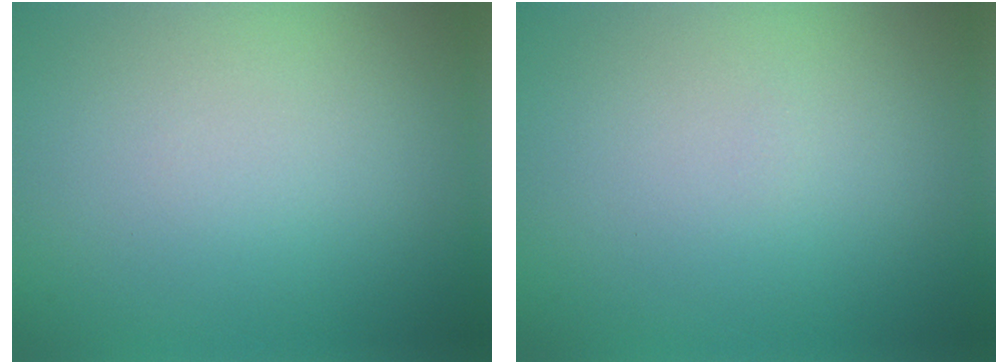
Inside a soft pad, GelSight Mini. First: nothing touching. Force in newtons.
{"total": 0.0}